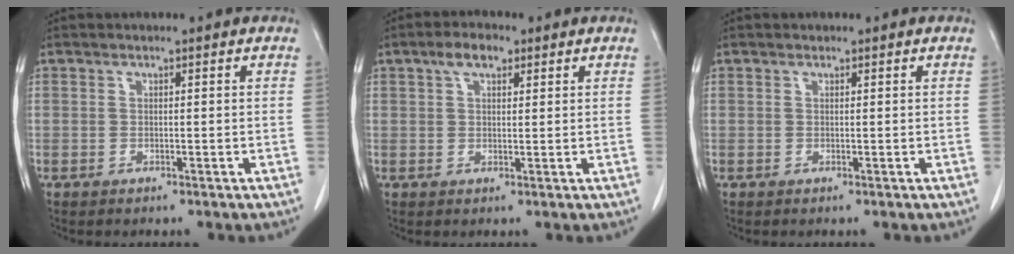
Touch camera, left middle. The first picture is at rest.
{"total": 3.7, "force": [2.1, 1.7, 2.5], "torque": [-0.050, 0.014, 0.038]}
{"total": 0.0}